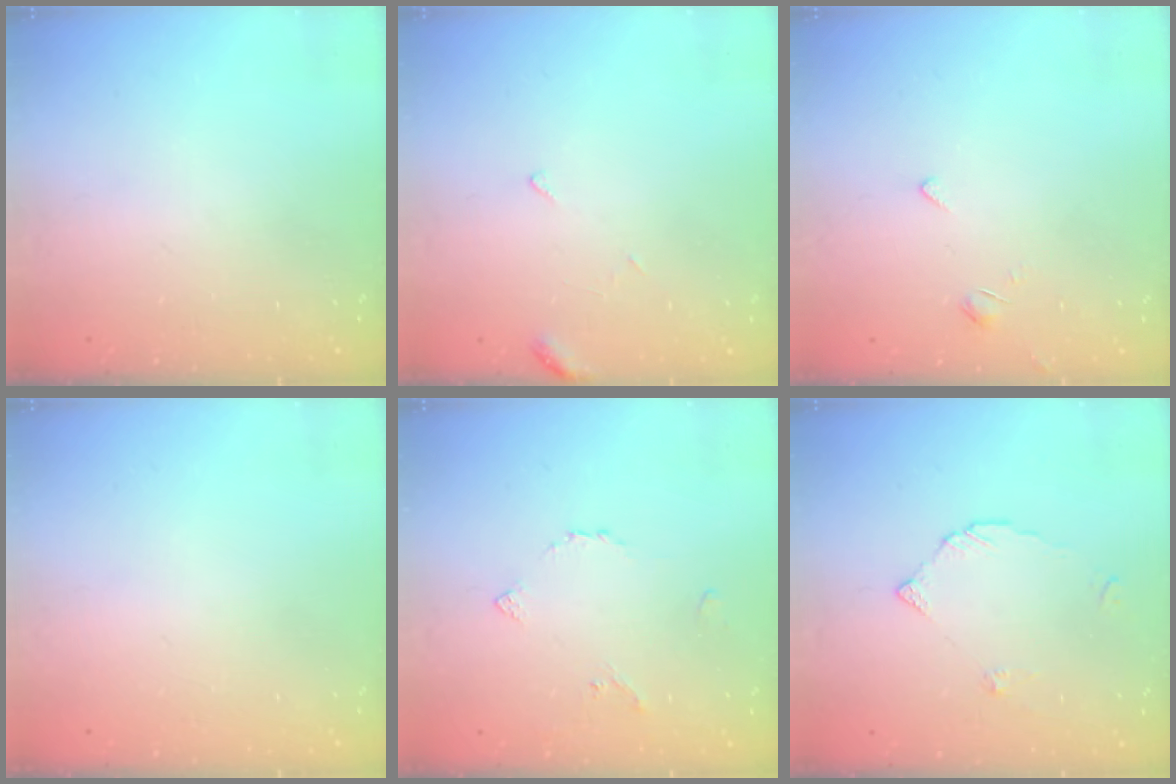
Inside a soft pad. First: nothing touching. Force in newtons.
{"total": 5.4, "press": 5.4, "slide": 0.5}
{"total": 1.7, "press": 1.6, "slide": 0.5}
{"total": 1.8, "press": 1.8, "slide": 0.1}
{"total": 3.7, "press": 3.6, "slide": 0.8}
{"total": 2.9, "press": 2.9, "slide": 0.2}